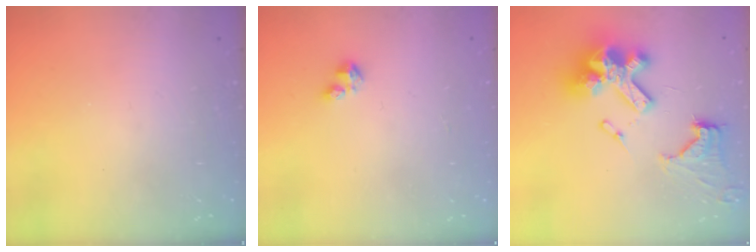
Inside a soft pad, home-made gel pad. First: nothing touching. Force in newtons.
{"total": 2.1, "press": 2.1, "slide": 0.3}
{"total": 20.6, "press": 20.5, "slide": 2.2}